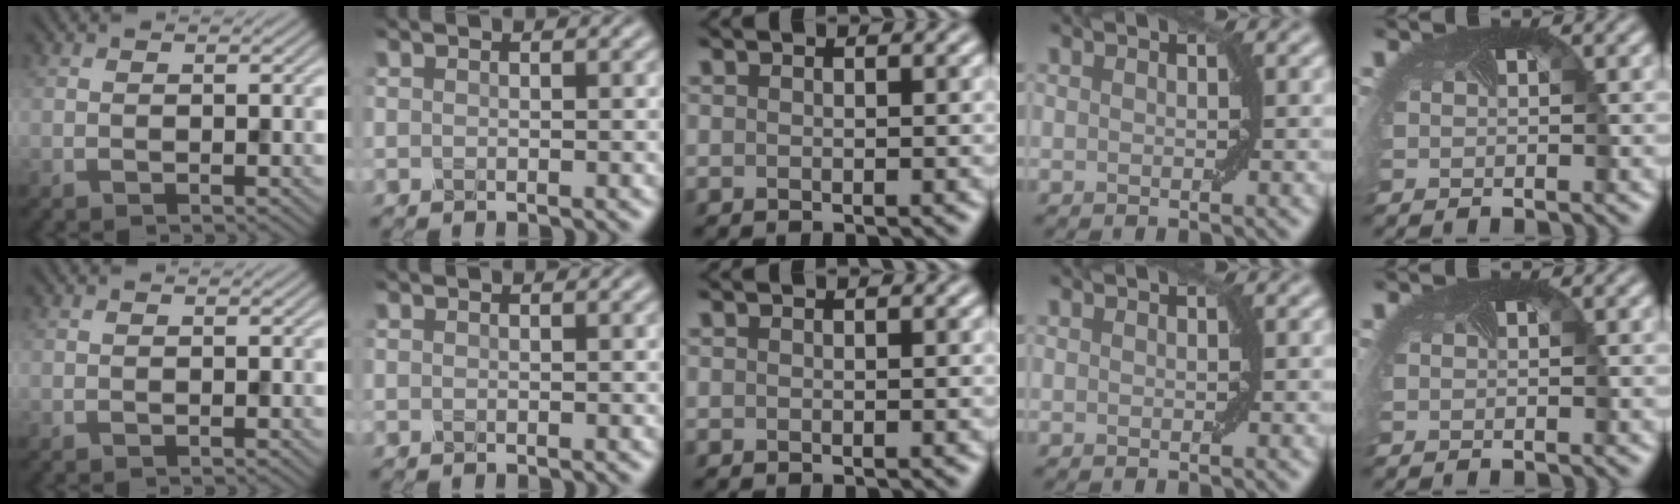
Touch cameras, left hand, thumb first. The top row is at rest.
{}